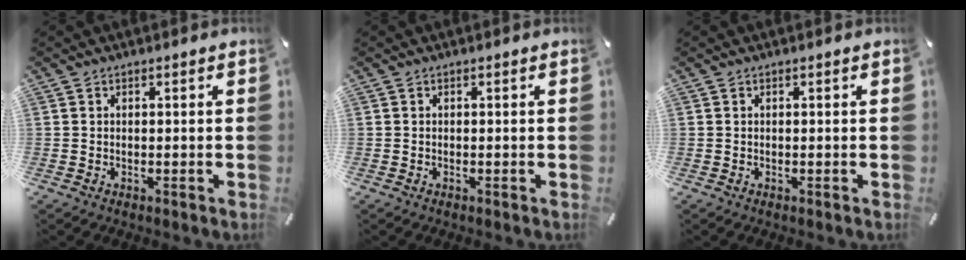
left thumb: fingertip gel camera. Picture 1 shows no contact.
{"total": 0.0}
{"total": 0.0}